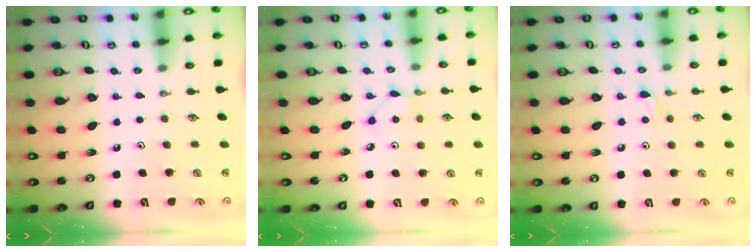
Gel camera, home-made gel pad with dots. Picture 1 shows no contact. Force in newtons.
{"total": 2.1, "press": 2.1, "slide": 0.1}
{"total": 4.4, "press": 4.3, "slide": 0.6}